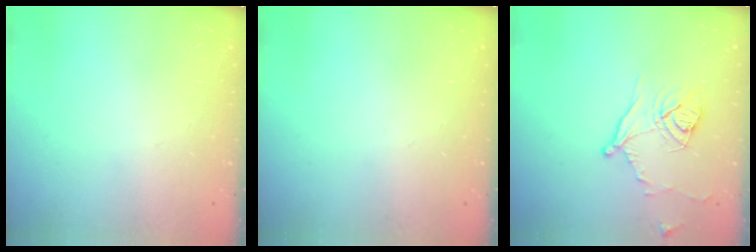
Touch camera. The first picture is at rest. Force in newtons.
{"total": 0.0}
{"total": 11.3, "press": 11.0, "slide": 2.3}